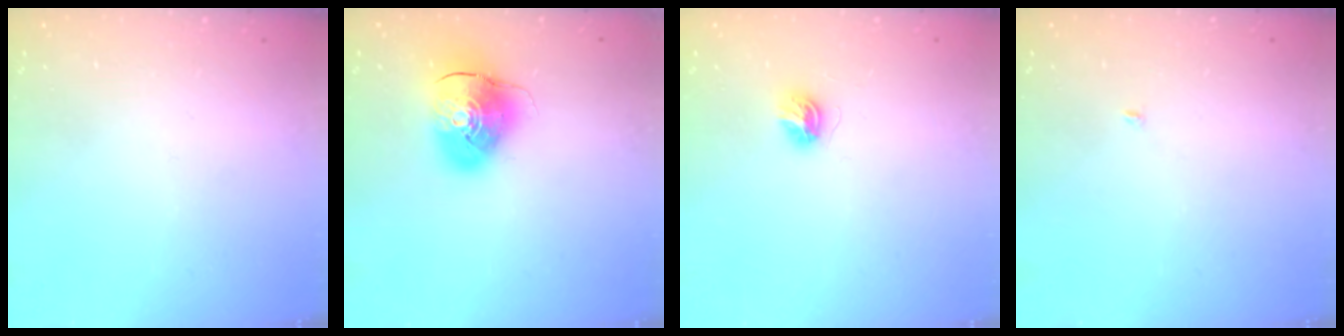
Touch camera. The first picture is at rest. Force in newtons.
{"total": 10.7, "press": 10.6, "slide": 1.8}
{"total": 4.6, "press": 4.6, "slide": 0.6}
{"total": 1.9, "press": 1.9, "slide": 0.2}